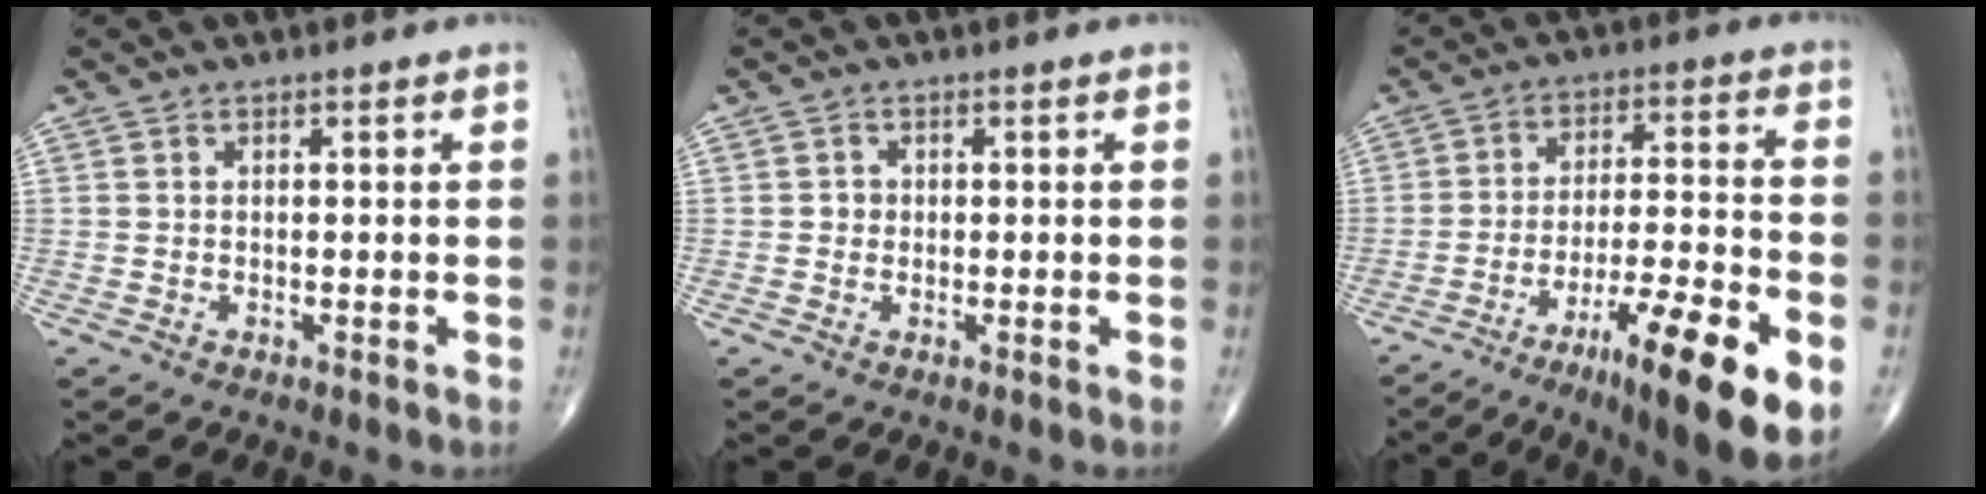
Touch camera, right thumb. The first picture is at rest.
{"total": 1.4, "force": [-0.1, 1.3, 0.4], "torque": [0.001, 0.004, -0.003]}
{"total": 18.1, "force": [-8.4, 3.6, 15.7], "torque": [-0.233, 0.033, -0.126]}